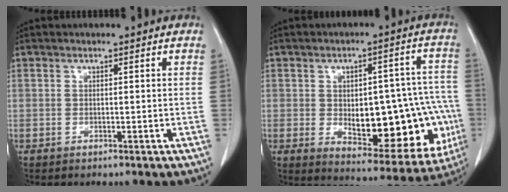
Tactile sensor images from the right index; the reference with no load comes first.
{"total": 19.7, "force": [-3.4, 8.8, 17.2], "torque": [-0.170, 0.032, -0.009]}